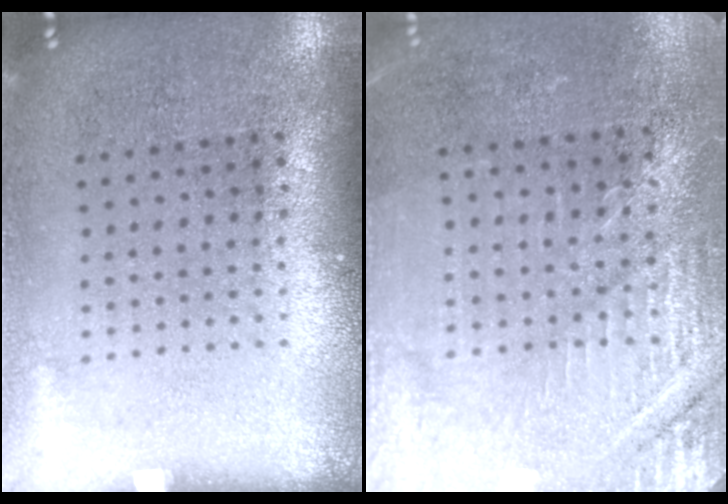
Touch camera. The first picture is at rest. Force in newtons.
{"total": 3.1, "press": 3.0, "slide": 0.4}